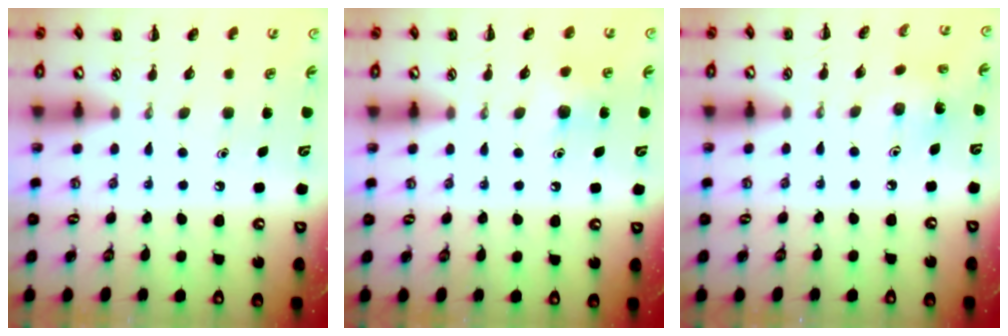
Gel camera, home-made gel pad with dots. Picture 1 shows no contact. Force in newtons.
{"total": 7.1, "press": 6.7, "slide": 2.4}
{"total": 2.4, "press": 2.2, "slide": 0.8}